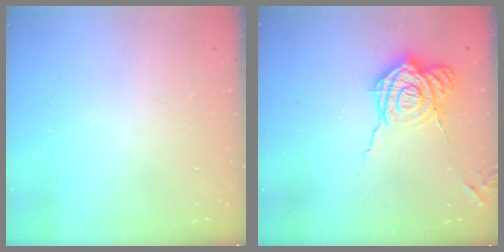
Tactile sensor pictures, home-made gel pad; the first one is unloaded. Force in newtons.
{"total": 12.6, "press": 12.5, "slide": 1.2}